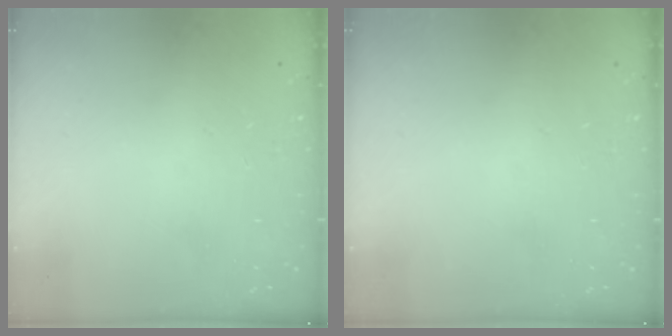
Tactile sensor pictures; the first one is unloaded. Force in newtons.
{"total": 0.0}